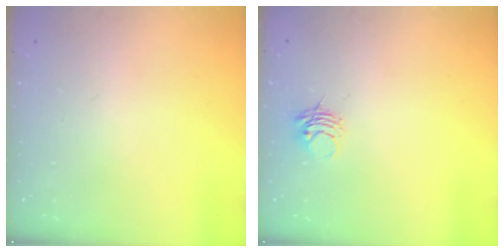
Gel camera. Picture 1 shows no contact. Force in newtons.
{"total": 4.3, "press": 4.3, "slide": 0.5}